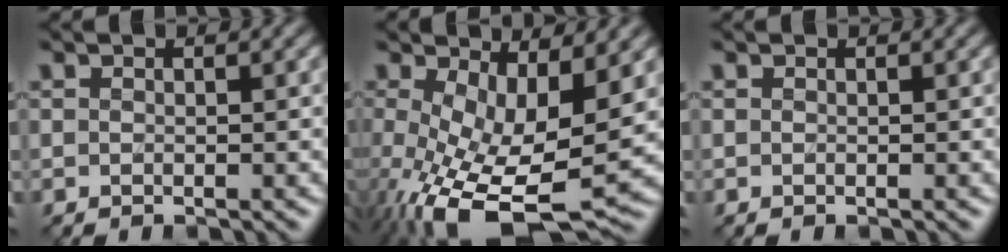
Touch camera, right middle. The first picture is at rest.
{"total": 11.2, "force": [-2.0, 4.8, 10.0], "torque": [-0.194, -0.036, -0.019]}
{"total": 0.0}